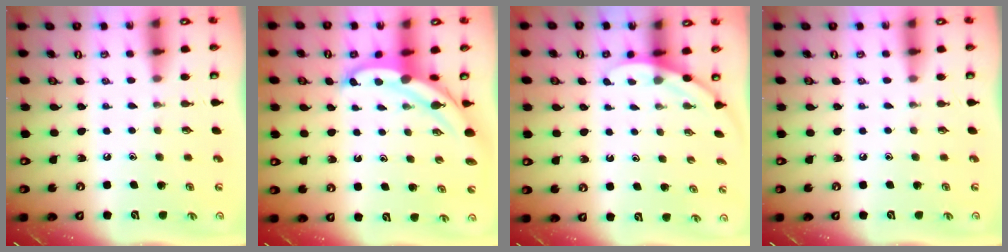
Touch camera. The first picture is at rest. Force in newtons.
{"total": 5.6, "press": 5.6, "slide": 0.3}
{"total": 2.8, "press": 2.8, "slide": 0.1}
{"total": 0.0}